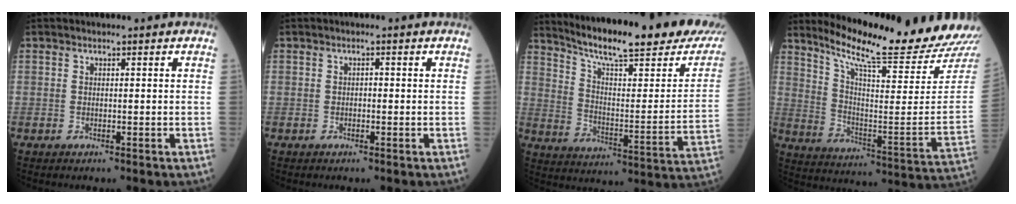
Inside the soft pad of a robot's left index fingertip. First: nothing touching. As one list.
[{"total": 0.5, "force": [0.0, 0.3, 0.4], "torque": [-0.006, 0.002, -0.003]}, {"total": 26.8, "force": [22.8, 2.6, 13.9], "torque": [-0.216, -0.058, 0.306]}, {"total": 21.1, "force": [19.7, -1.6, 7.3], "torque": [-0.139, -0.108, 0.280]}]